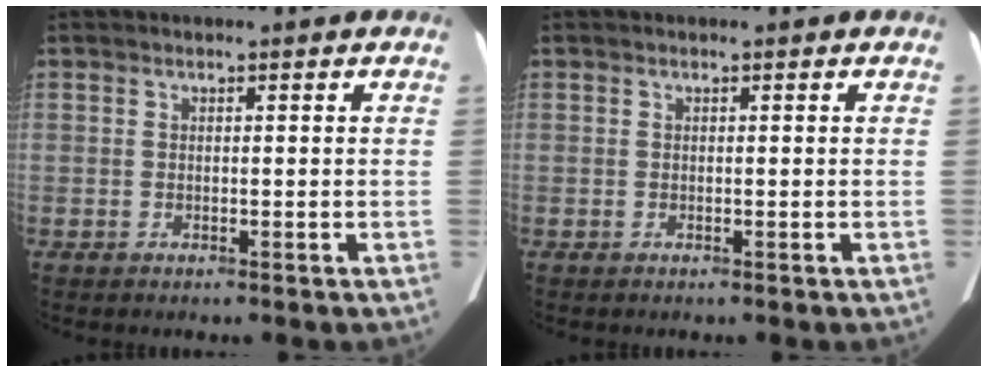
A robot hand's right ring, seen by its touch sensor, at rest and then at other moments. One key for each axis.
{"total": 0.0}